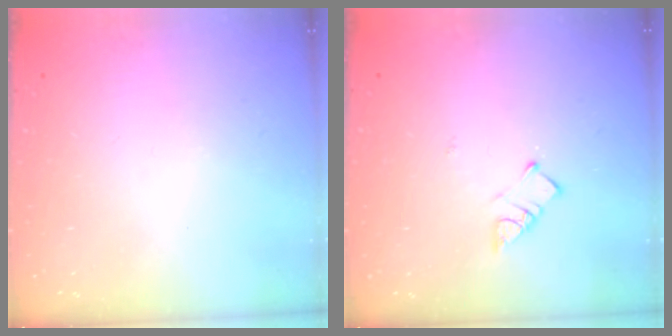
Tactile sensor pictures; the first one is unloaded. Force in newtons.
{"total": 3.7, "press": 3.7, "slide": 0.2}